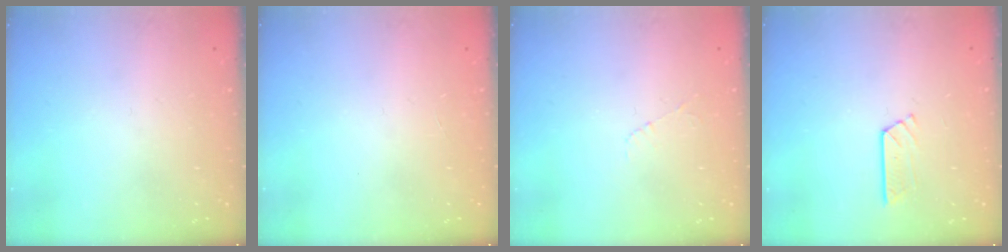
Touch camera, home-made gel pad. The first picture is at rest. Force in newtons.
{"total": 0.0}
{"total": 3.3, "press": 3.3, "slide": 0.4}
{"total": 3.7, "press": 3.7, "slide": 0.3}